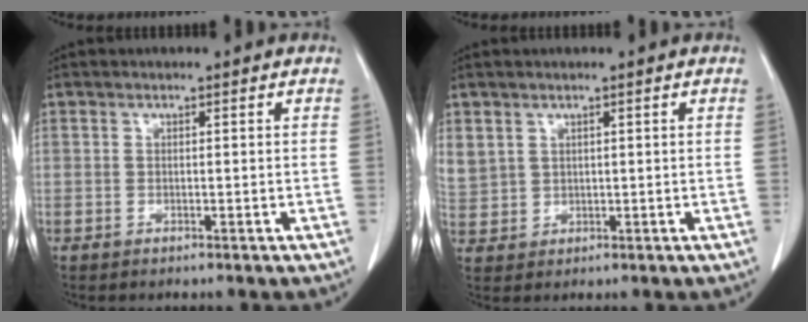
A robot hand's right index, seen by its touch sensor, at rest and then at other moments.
{"total": 6.5, "force": [2.7, 5.5, 2.1], "torque": [-0.076, 0.013, 0.069]}